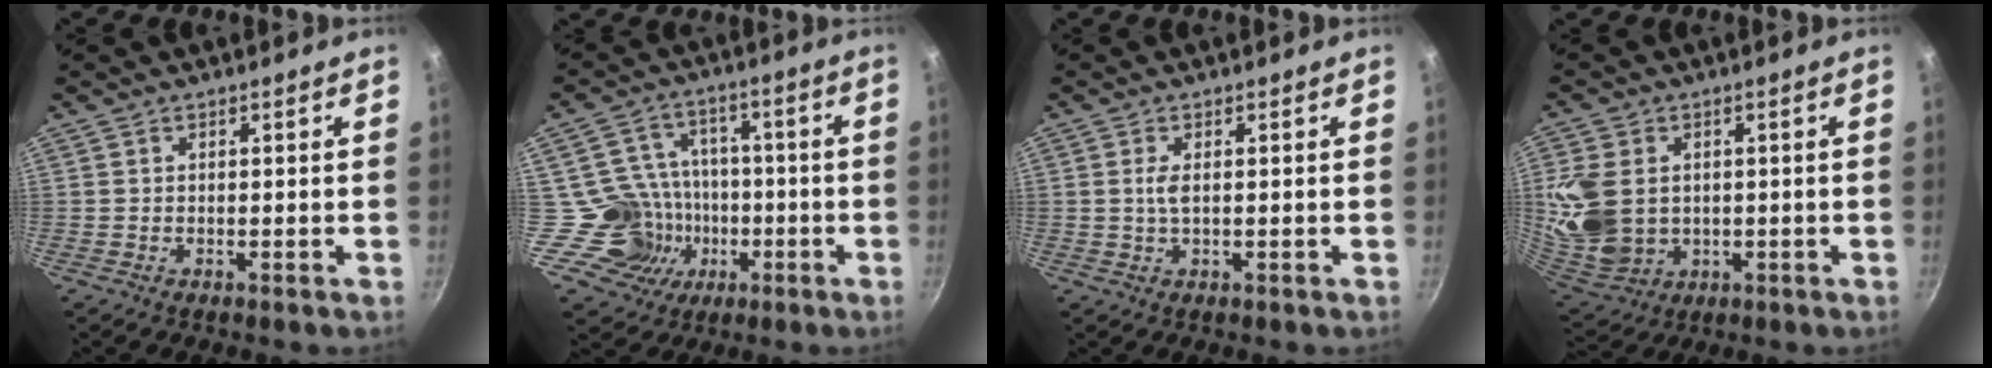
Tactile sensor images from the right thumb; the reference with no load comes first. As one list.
[{"total": 11.9, "force": [-3.1, 11.3, 2.2], "torque": [0.008, 0.041, -0.046]}, {"total": 2.0, "force": [0.2, 0.7, 1.9], "torque": [-0.040, -0.001, 0.005]}, {"total": 13.6, "force": [1.4, 10.3, 8.8], "torque": [-0.181, -0.020, 0.043]}]